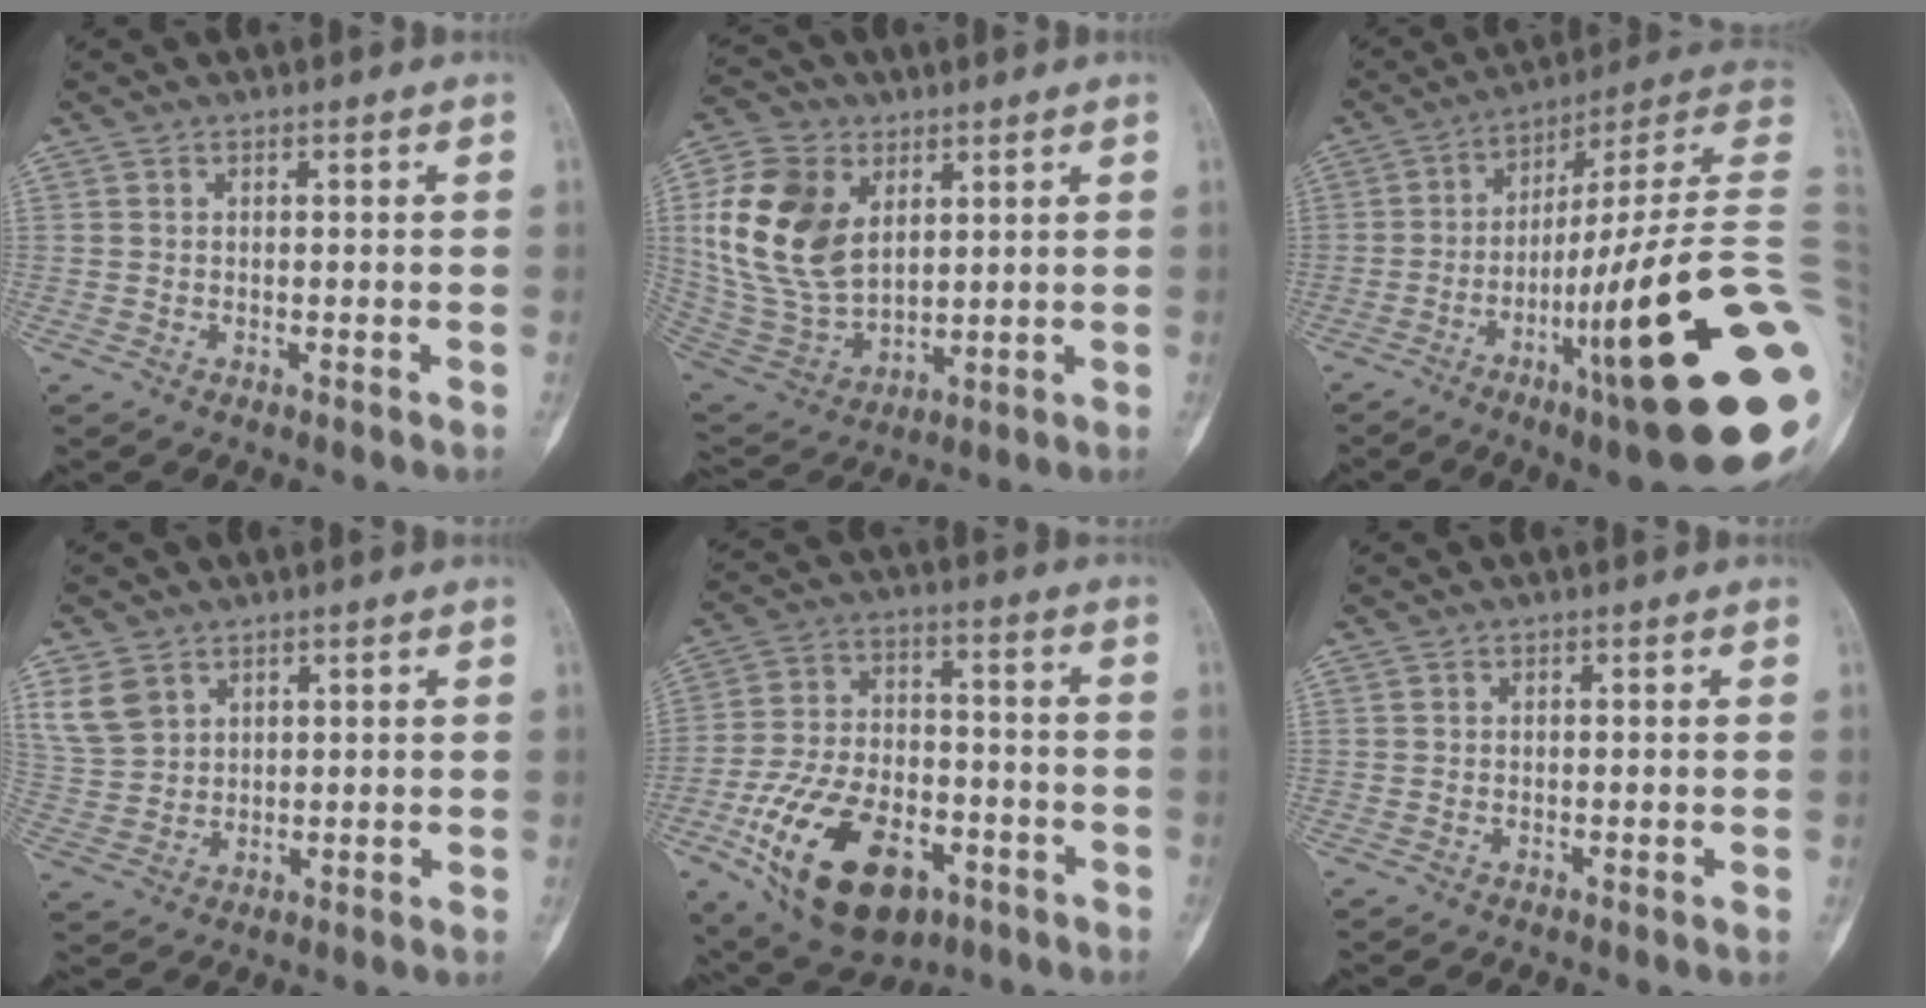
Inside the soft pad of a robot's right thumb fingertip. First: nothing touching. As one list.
[{"total": 17.7, "force": [4.5, 11.9, 12.3], "torque": [-0.230, -0.014, 0.096]}, {"total": 30.3, "force": [-6.7, 3.9, 29.3], "torque": [-0.349, 0.018, -0.109]}, {"total": 6.7, "force": [3.7, 4.8, 2.8], "torque": [-0.044, -0.008, 0.086]}, {"total": 21.4, "force": [-9.1, 12.4, 14.8], "torque": [-0.247, 0.039, -0.140]}, {"total": 0.0}]